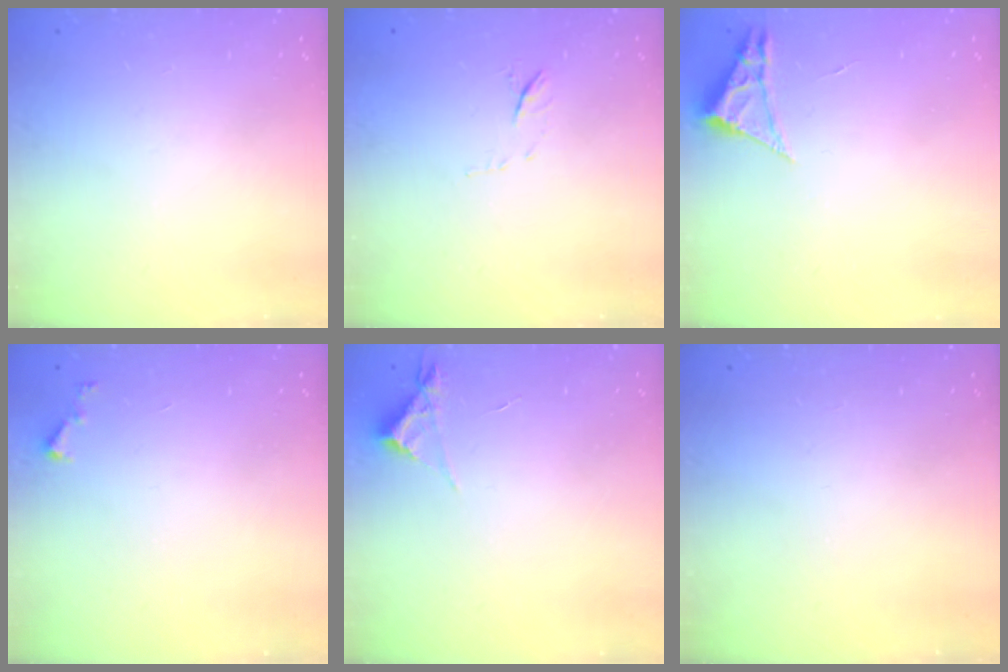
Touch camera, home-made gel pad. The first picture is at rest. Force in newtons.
{"total": 6.1, "press": 5.9, "slide": 1.5}
{"total": 2.3, "press": 2.3, "slide": 0.4}
{"total": 3.1, "press": 3.1, "slide": 0.2}
{"total": 3.0, "press": 3.0, "slide": 0.3}
{"total": 0.0}